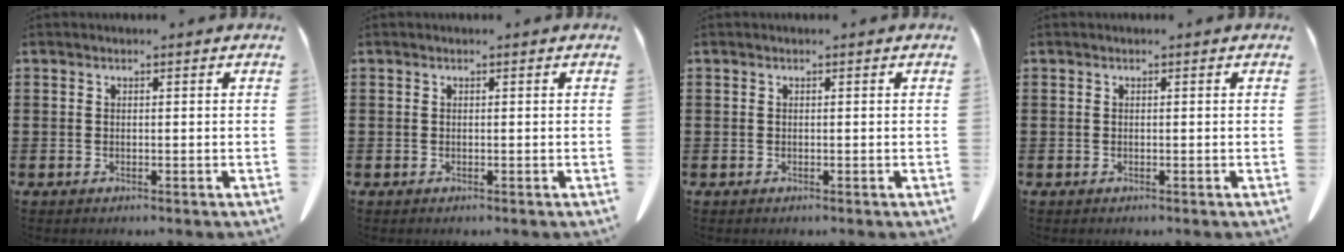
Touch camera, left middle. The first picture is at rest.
{"total": 0.0}
{"total": 0.0}
{"total": 0.0}